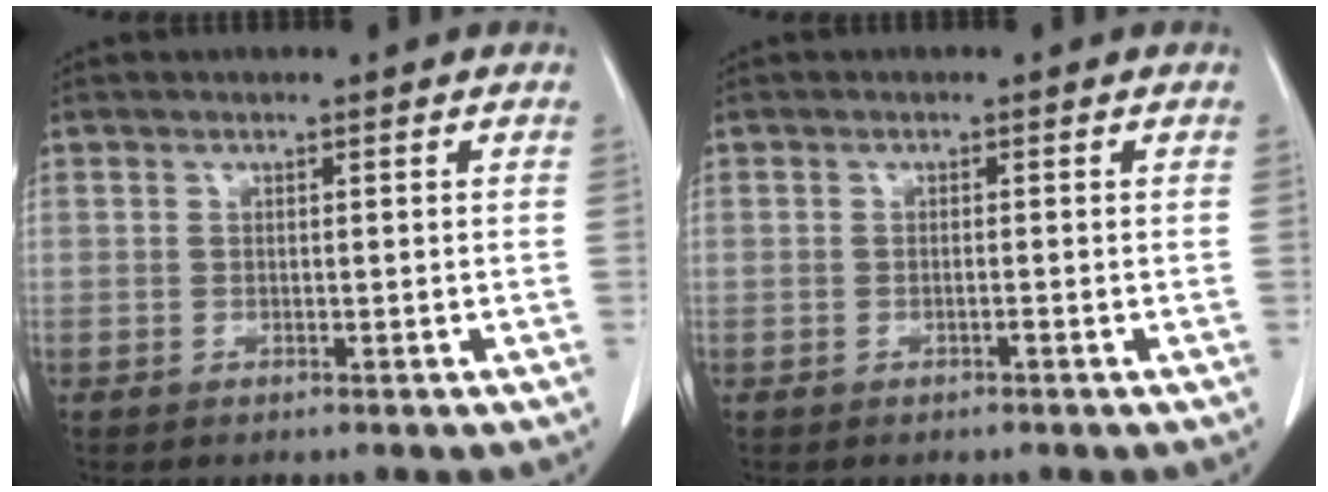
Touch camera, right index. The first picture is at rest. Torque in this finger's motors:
{"motor_torque": [0.11, 0.03, 0.00, 0.02]}